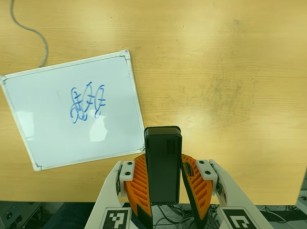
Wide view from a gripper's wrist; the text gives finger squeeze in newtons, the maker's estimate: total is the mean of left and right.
{"total": 6.5, "left": 5.9, "right": 7.2}